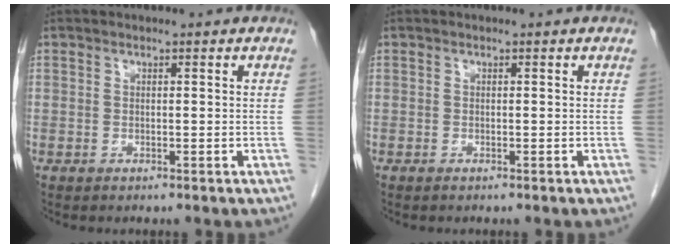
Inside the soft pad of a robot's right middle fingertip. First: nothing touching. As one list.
[{"total": 0.0}]